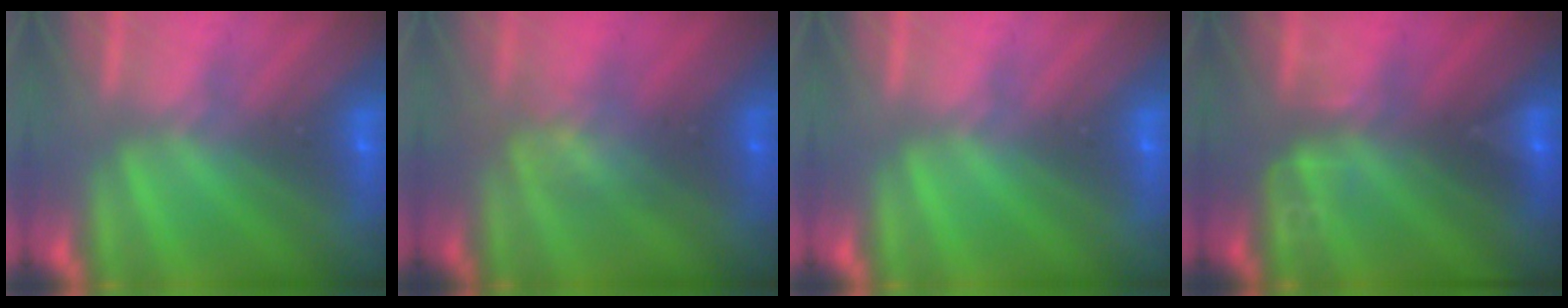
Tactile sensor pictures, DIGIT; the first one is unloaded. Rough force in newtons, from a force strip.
{"total": 2.7}
{"total": 0.0}
{"total": 2.8}